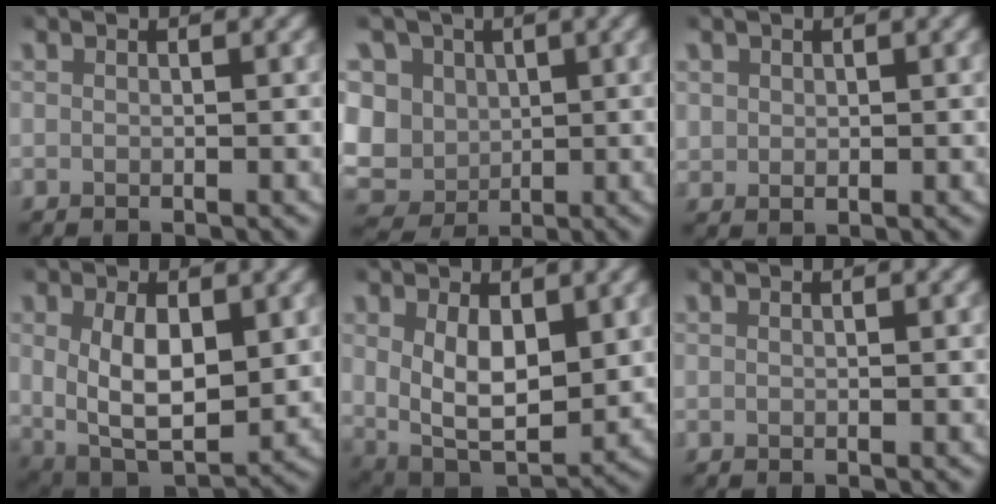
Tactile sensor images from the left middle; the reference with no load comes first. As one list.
[{"total": 13.3, "force": [0.2, 12.5, 4.8], "torque": [-0.149, -0.032, 0.001]}, {"total": 1.7, "force": [0.8, 1.4, 0.7], "torque": [-0.016, -0.006, 0.023]}, {"total": 8.3, "force": [-0.7, 6.0, 5.7], "torque": [-0.120, -0.043, 0.007]}, {"total": 8.0, "force": [-0.1, 6.0, 5.3], "torque": [-0.116, -0.042, 0.010]}, {"total": 0.0}]